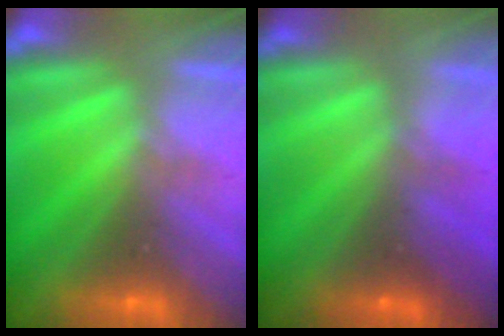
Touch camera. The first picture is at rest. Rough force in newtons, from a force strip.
{"total": 2.0}